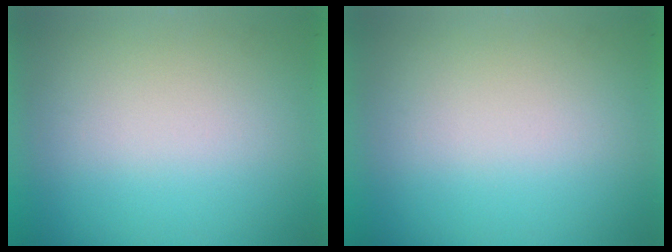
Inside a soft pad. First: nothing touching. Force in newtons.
{"total": 0.0}